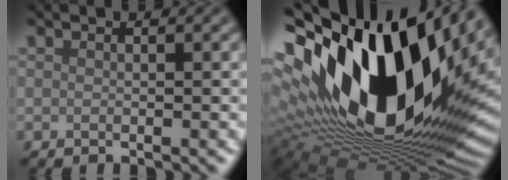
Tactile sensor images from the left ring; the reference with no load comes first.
{"total": 20.3, "force": [6.1, 10.6, 16.2], "torque": [-0.298, 0.007, 0.104]}